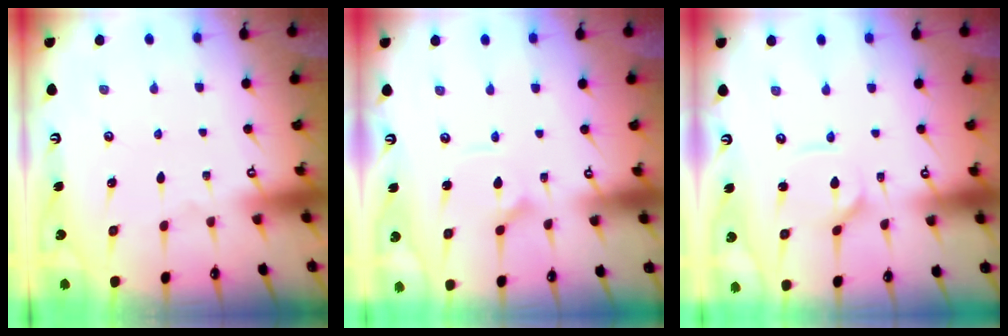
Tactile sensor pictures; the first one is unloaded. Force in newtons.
{"total": 3.8, "press": 3.8, "slide": 0.5}
{"total": 2.2, "press": 2.2, "slide": 0.4}